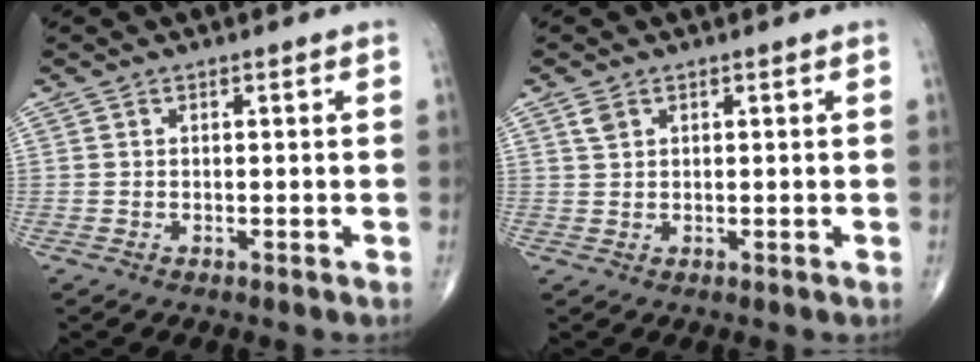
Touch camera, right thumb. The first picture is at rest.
{"total": 1.8, "force": [1.1, 1.1, 0.9], "torque": [-0.014, 0.001, 0.025]}